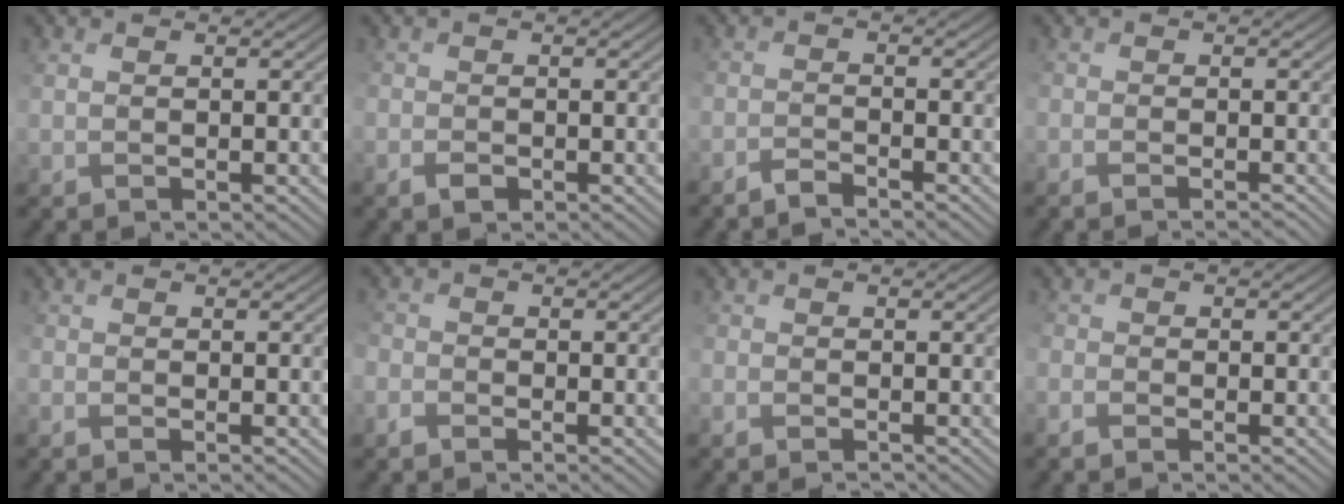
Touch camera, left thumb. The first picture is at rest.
{"total": 1.7, "force": [-1.0, 1.0, 0.9], "torque": [-0.020, -0.003, -0.021]}
{"total": 2.2, "force": [-2.0, 0.1, 0.8], "torque": [-0.018, -0.002, -0.047]}
{"total": 2.0, "force": [-1.7, 0.4, 1.0], "torque": [-0.013, -0.008, -0.032]}
{"total": 1.1, "force": [-0.9, 0.3, 0.6], "torque": [-0.016, -0.007, -0.022]}
{"total": 2.1, "force": [-1.7, 1.1, 0.7], "torque": [-0.019, -0.001, -0.045]}
{"total": 2.1, "force": [-1.8, 0.7, 0.8], "torque": [-0.018, -0.009, -0.037]}
{"total": 2.1, "force": [-1.7, 0.9, 0.7], "torque": [-0.017, -0.007, -0.041]}